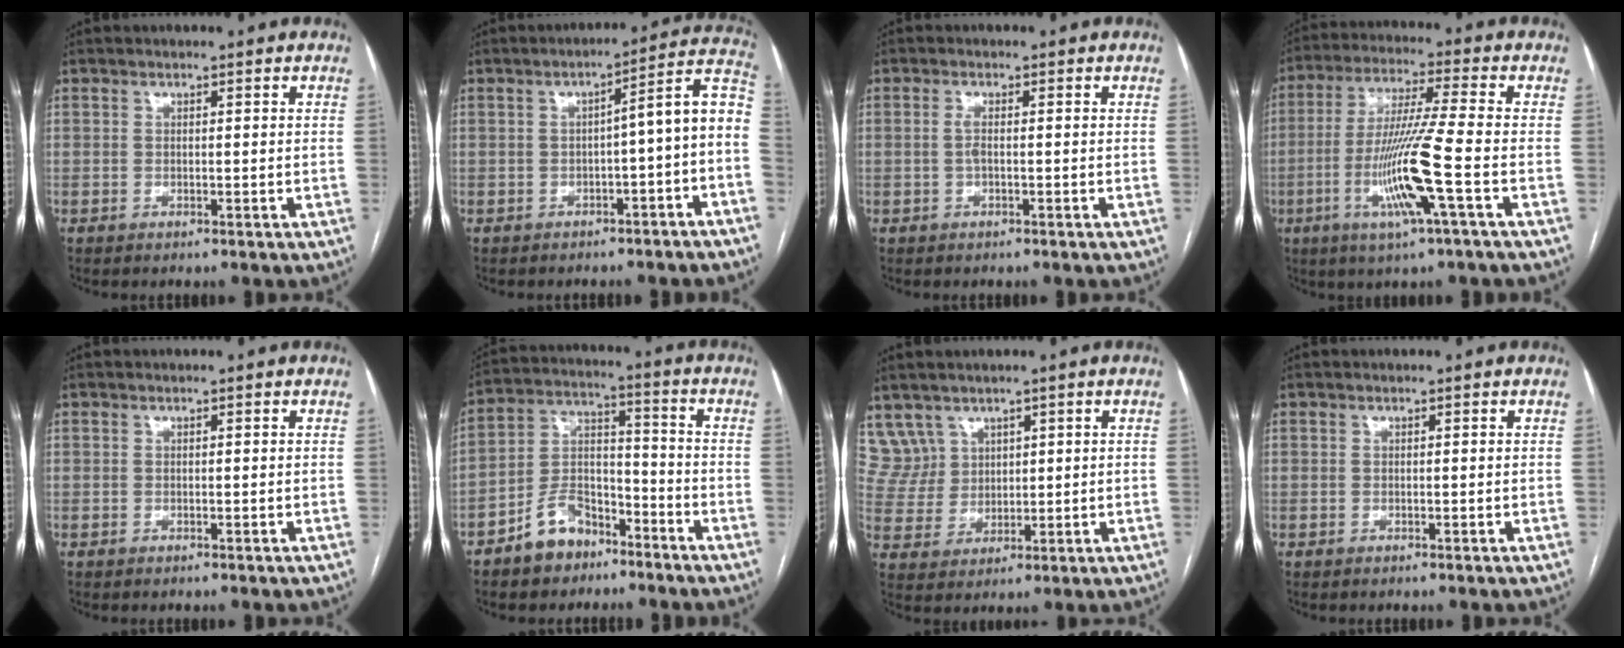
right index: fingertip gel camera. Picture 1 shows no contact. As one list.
[{"total": 9.4, "force": [-2.9, 1.0, 8.9], "torque": [-0.103, 0.039, -0.044]}, {"total": 1.4, "force": [-0.1, 0.2, 1.4], "torque": [-0.031, 0.001, -0.002]}, {"total": 12.4, "force": [-3.8, -1.1, 11.8], "torque": [-0.235, -0.014, -0.078]}, {"total": 0.0}, {"total": 9.2, "force": [-6.3, 5.2, 4.2], "torque": [-0.089, 0.020, -0.113]}, {"total": 5.9, "force": [4.0, 4.3, -0.2], "torque": [0.001, 0.017, 0.095]}, {"total": 0.0}]